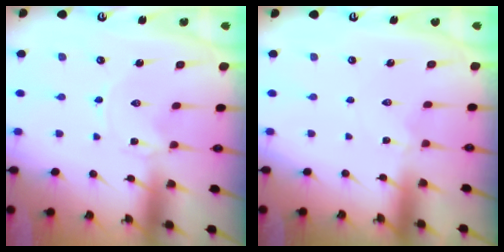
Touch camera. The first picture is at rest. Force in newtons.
{"total": 1.8, "press": 1.7, "slide": 0.3}